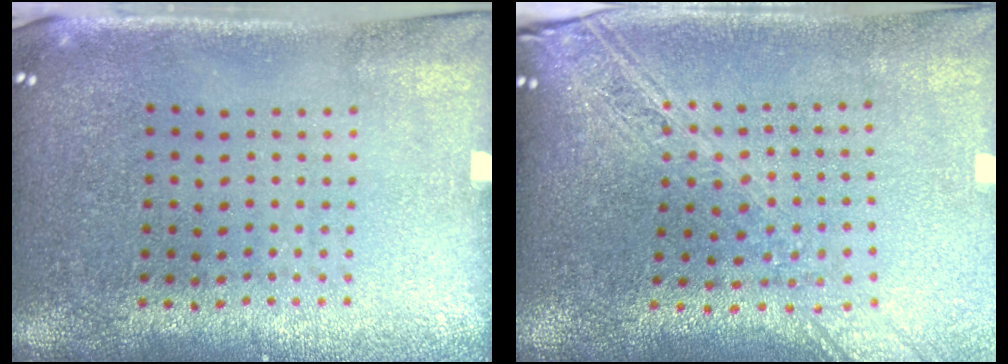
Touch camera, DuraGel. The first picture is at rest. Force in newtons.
{"total": 2.1, "press": 1.8, "slide": 1.1}